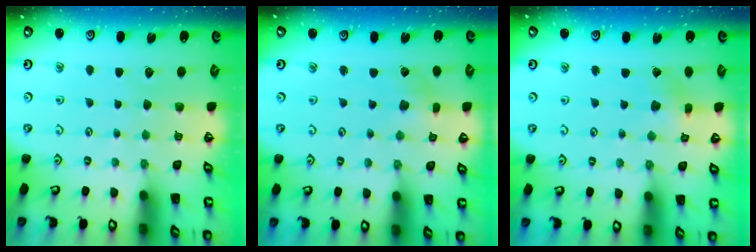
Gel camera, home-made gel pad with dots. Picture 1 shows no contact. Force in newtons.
{"total": 2.0, "press": 2.0, "slide": 0.4}
{"total": 1.5, "press": 1.5, "slide": 0.0}